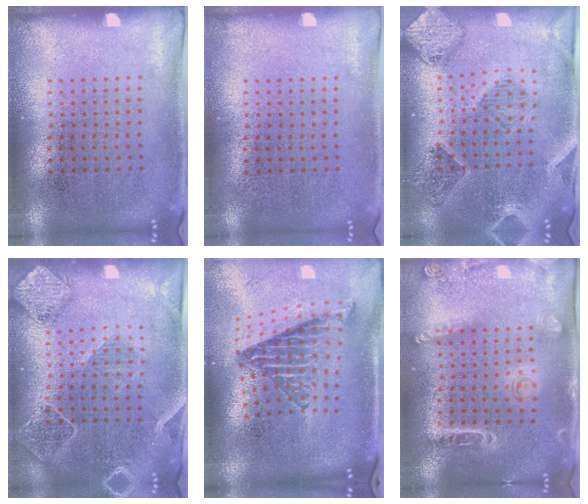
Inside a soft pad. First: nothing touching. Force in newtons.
{"total": 0.0}
{"total": 1.5, "press": 1.4, "slide": 0.4}
{"total": 2.3, "press": 2.1, "slide": 0.9}
{"total": 1.9, "press": 1.3, "slide": 1.5}
{"total": 1.5, "press": 1.5, "slide": 0.5}